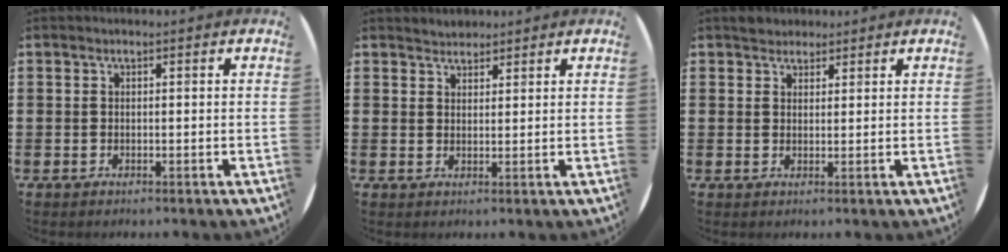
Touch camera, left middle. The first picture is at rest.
{"total": 1.9, "force": [1.8, 0.5, -0.2], "torque": [0.001, 0.004, 0.036]}
{"total": 2.1, "force": [1.9, 0.8, -0.2], "torque": [0.009, 0.004, 0.036]}